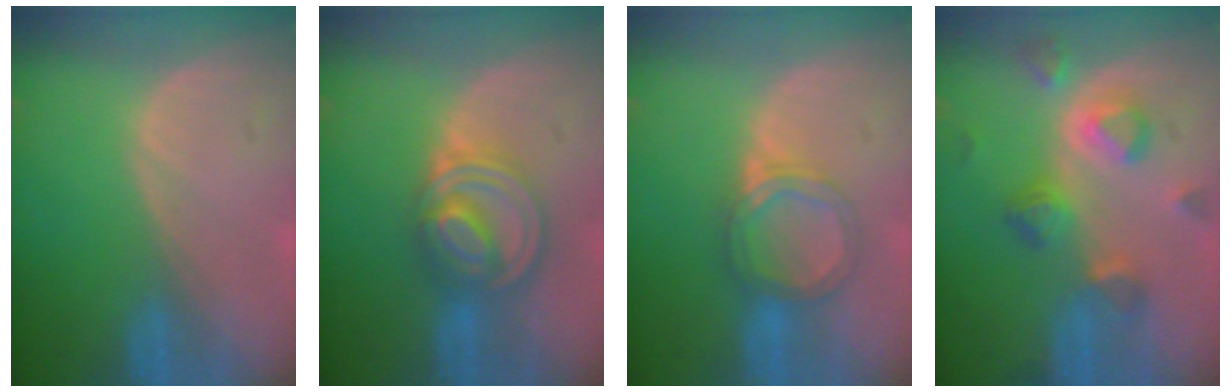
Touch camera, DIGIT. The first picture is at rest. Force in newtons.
{"total": 8.0, "press": 6.9, "slide": 4.1}
{"total": 5.3, "press": 5.0, "slide": 1.9}
{"total": 7.2, "press": 7.1, "slide": 1.0}